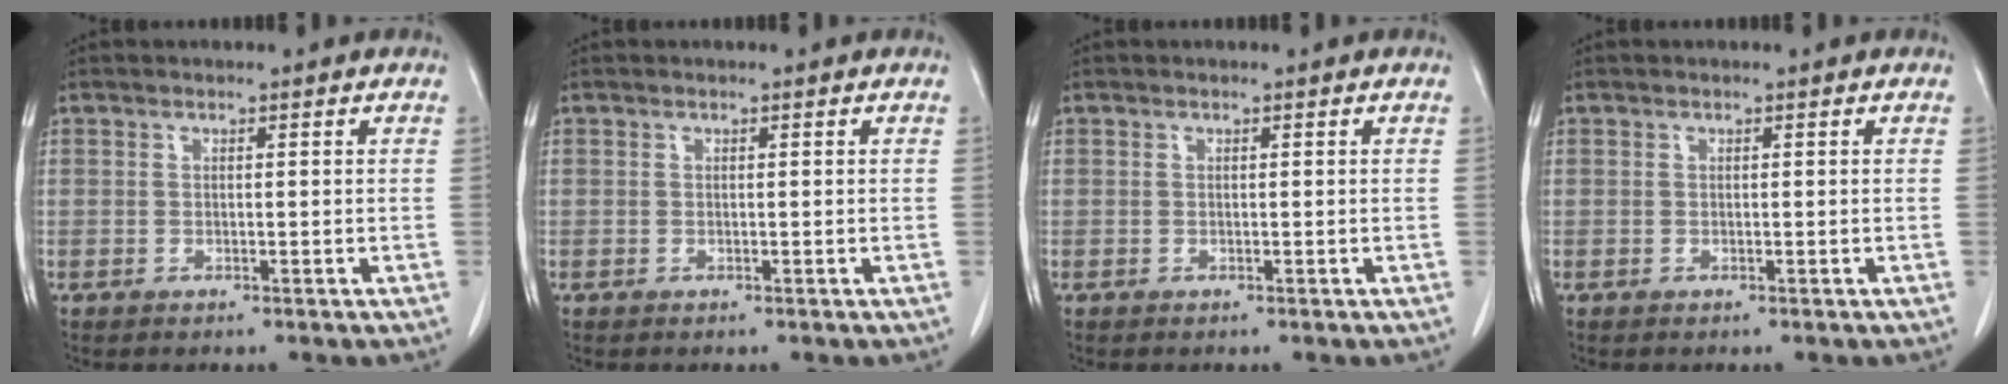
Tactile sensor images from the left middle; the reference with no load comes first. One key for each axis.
{"total": 0.0}
{"total": 0.0}
{"total": 0.0}